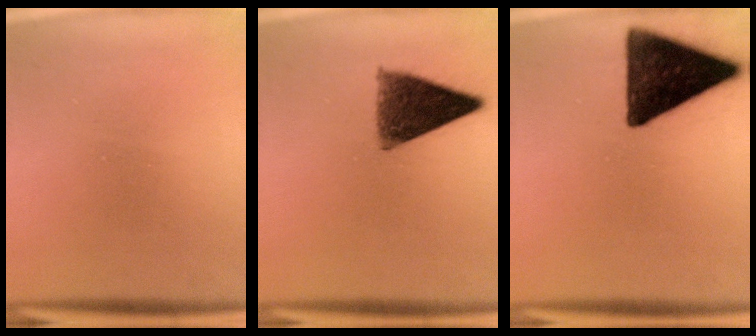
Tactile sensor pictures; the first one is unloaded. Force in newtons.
{"total": 10.1}
{"total": 16.3}